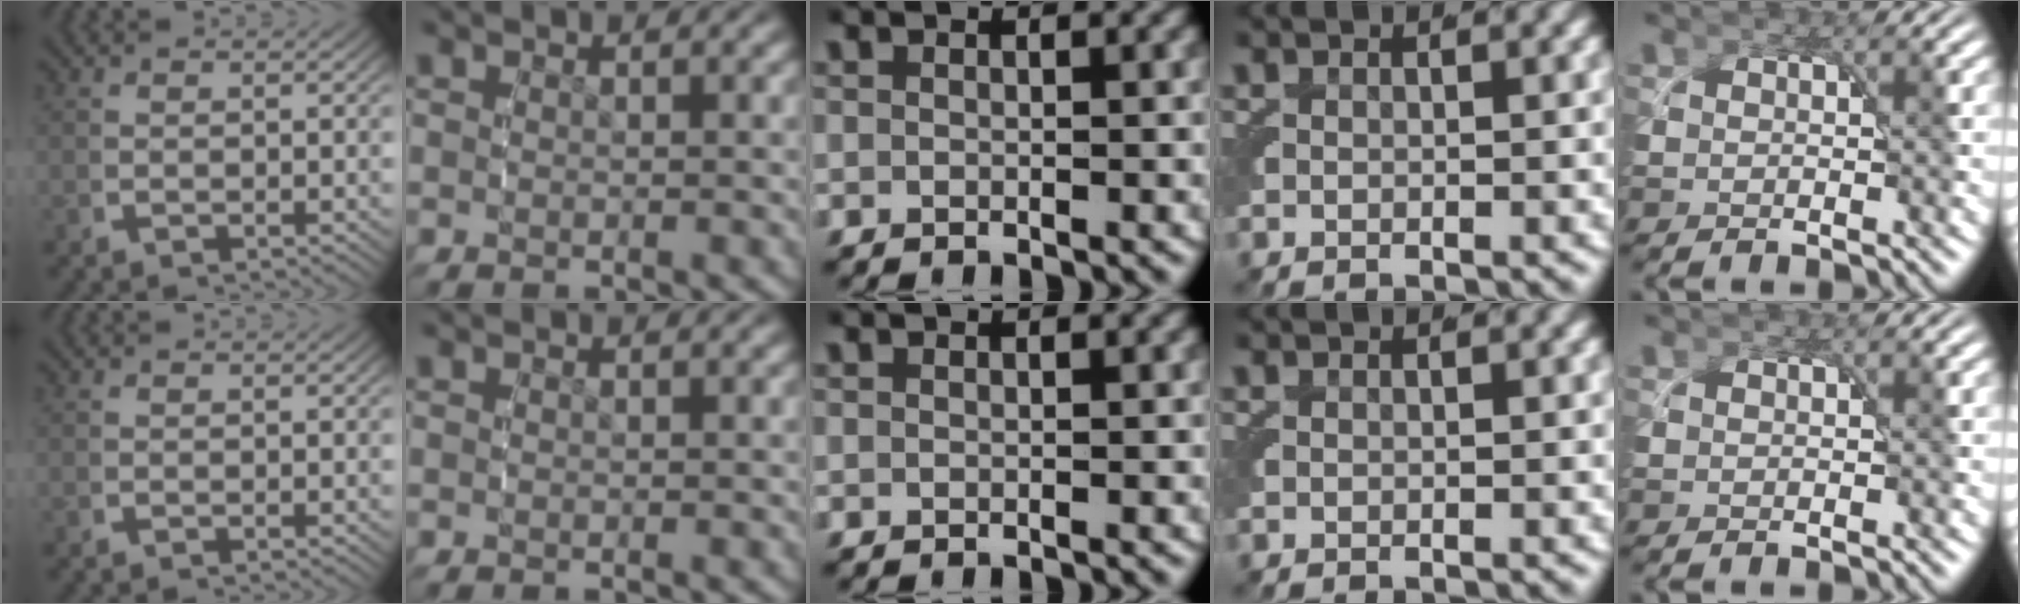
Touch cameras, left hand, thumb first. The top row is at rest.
{}